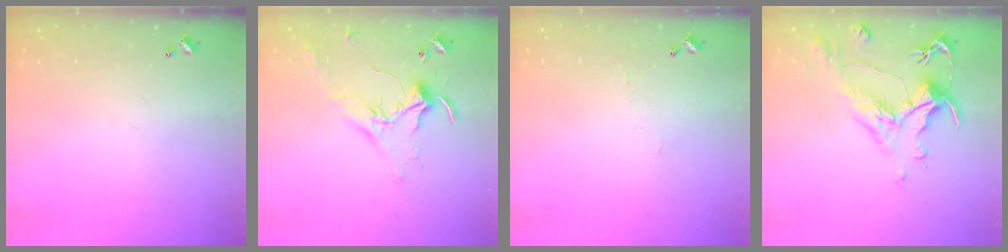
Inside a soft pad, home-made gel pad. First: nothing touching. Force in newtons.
{"total": 2.3, "press": 2.3, "slide": 0.5}
{"total": 0.9, "press": 0.7, "slide": 0.6}
{"total": 1.5, "press": 0.5, "slide": 1.4}